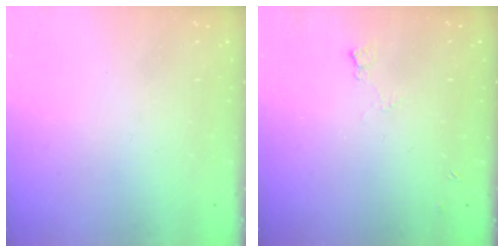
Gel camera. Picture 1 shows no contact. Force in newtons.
{"total": 3.9, "press": 3.9, "slide": 0.7}